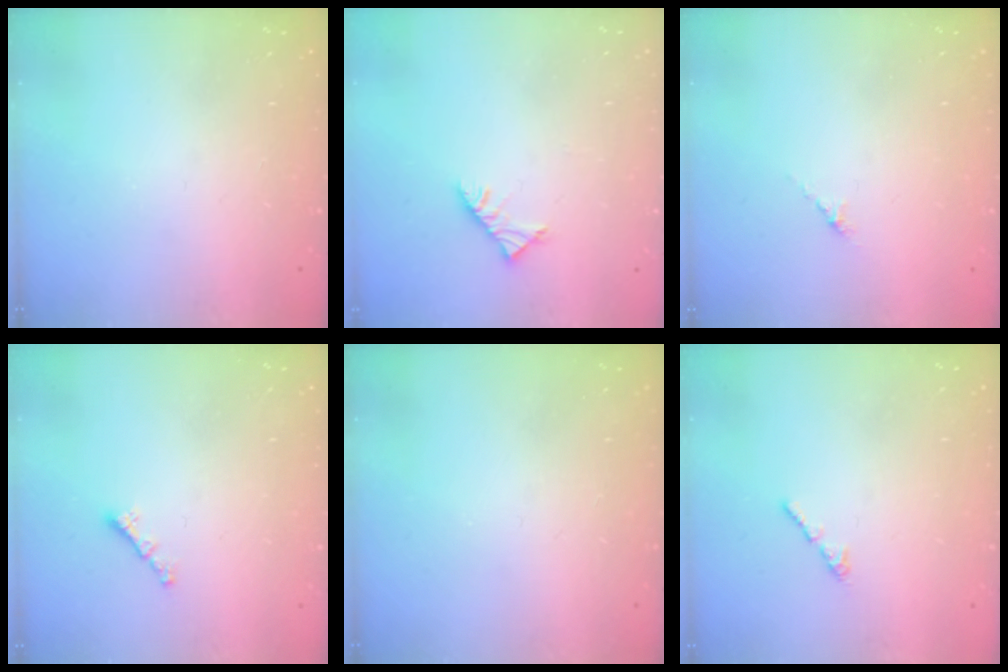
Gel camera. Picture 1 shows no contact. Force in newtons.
{"total": 3.4, "press": 3.3, "slide": 0.8}
{"total": 2.7, "press": 2.7, "slide": 0.7}
{"total": 0.6, "press": 0.5, "slide": 0.4}
{"total": 0.0}
{"total": 0.7, "press": 0.6, "slide": 0.4}